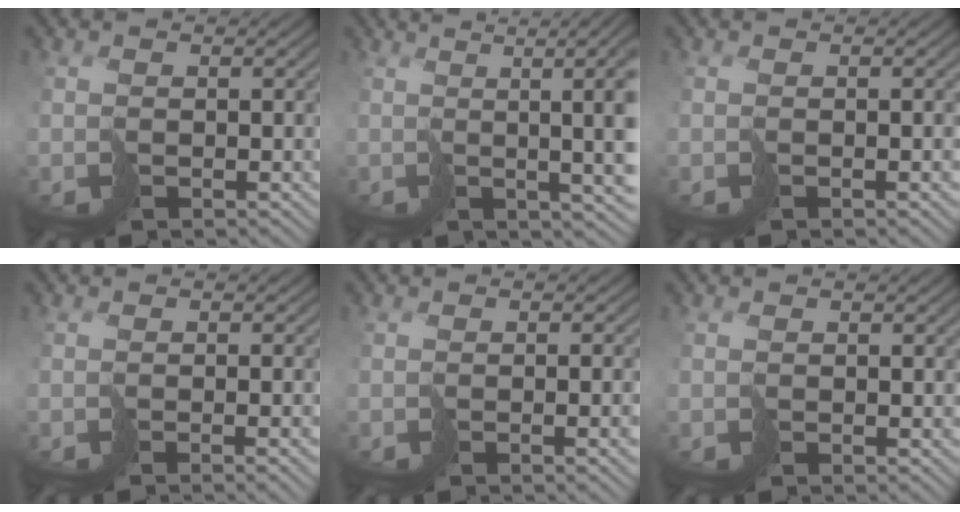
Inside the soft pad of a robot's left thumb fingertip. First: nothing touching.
{"total": 15.2, "force": [1.8, 5.5, 14.0], "torque": [-0.173, 0.031, 0.038]}
{"total": 1.6, "force": [-0.3, 0.2, 1.5], "torque": [-0.023, 0.000, -0.008]}
{"total": 2.9, "force": [-0.9, 0.5, 2.7], "torque": [-0.037, 0.000, -0.019]}
{"total": 4.3, "force": [-0.8, 1.2, 4.1], "torque": [-0.056, -0.006, -0.011]}
{"total": 0.0}